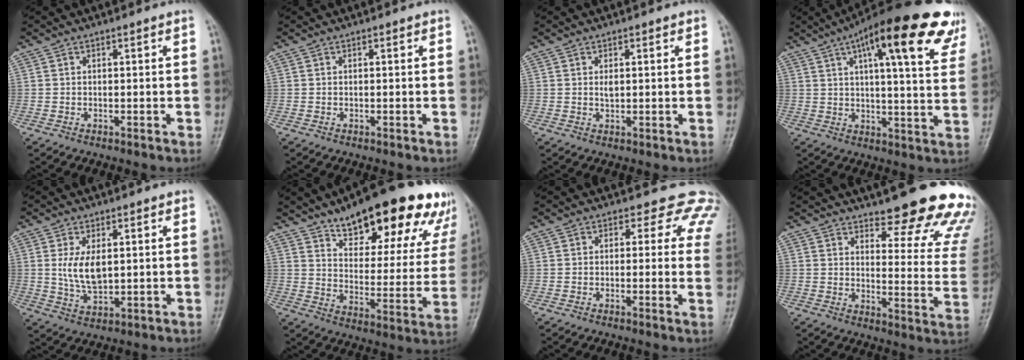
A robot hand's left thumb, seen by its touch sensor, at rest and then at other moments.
{"total": 0.0}
{"total": 1.5, "force": [0.4, 0.9, 1.2], "torque": [-0.015, -0.003, 0.008]}
{"total": 24.0, "force": [13.2, 6.4, 19.0], "torque": [-0.251, -0.012, 0.171]}
{"total": 6.8, "force": [1.2, 3.7, 5.6], "torque": [-0.098, -0.014, 0.029]}
{"total": 27.2, "force": [18.7, 10.3, 16.9], "torque": [-0.186, -0.062, 0.255]}
{"total": 7.8, "force": [5.7, 4.8, 2.5], "torque": [0.017, -0.015, 0.032]}
{"total": 21.2, "force": [17.7, 5.4, 10.4], "torque": [-0.086, -0.133, 0.204]}